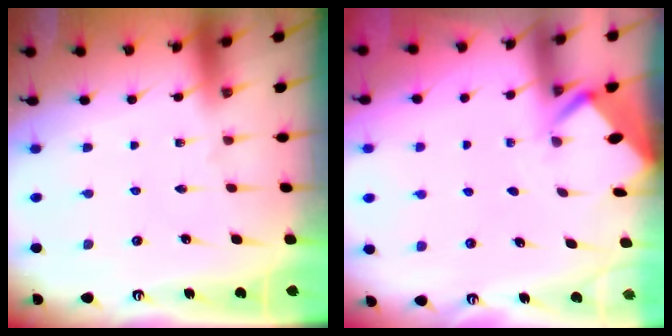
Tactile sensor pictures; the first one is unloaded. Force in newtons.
{"total": 2.5, "press": 2.5, "slide": 0.2}